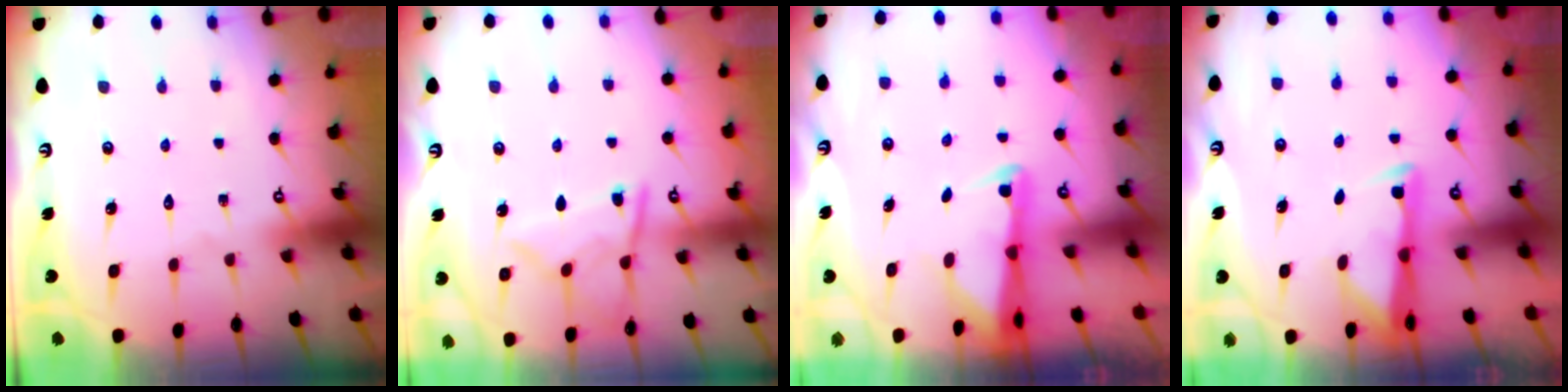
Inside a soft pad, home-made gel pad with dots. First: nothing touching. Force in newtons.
{"total": 10.0, "press": 10.0, "slide": 0.9}
{"total": 2.6, "press": 2.6, "slide": 0.5}
{"total": 2.9, "press": 2.9, "slide": 0.4}